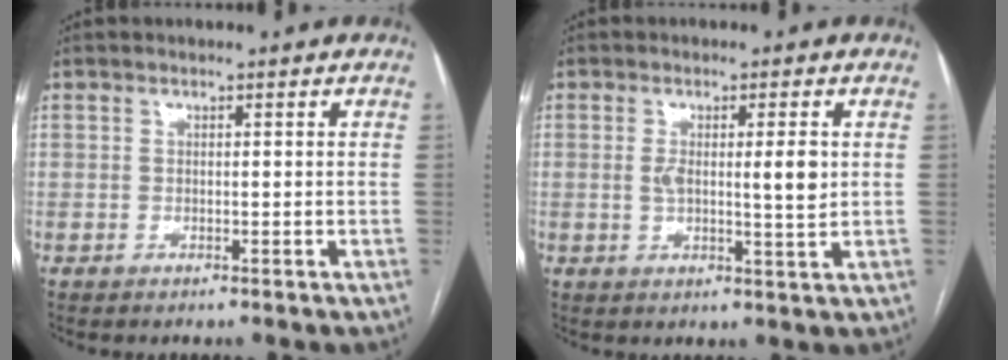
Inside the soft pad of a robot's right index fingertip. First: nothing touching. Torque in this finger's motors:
{"motor_torque": [0.02, 0.05, 0.23, 0.05]}